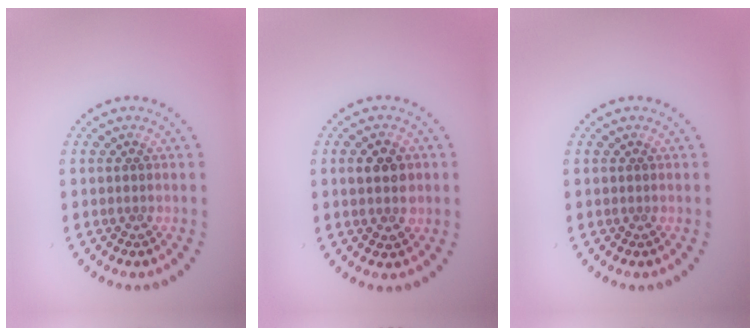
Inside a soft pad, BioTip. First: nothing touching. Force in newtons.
{"total": 2.8, "press": 2.8, "slide": 0.4}
{"total": 0.0}